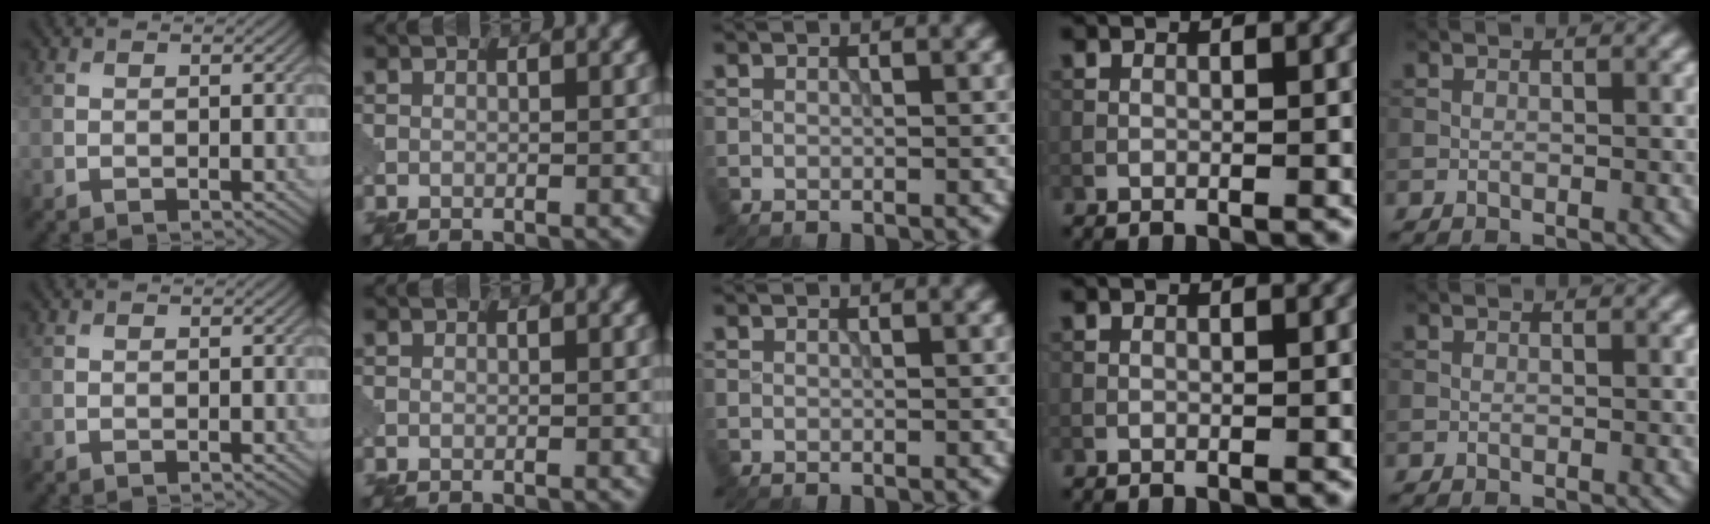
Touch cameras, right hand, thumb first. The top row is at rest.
{}